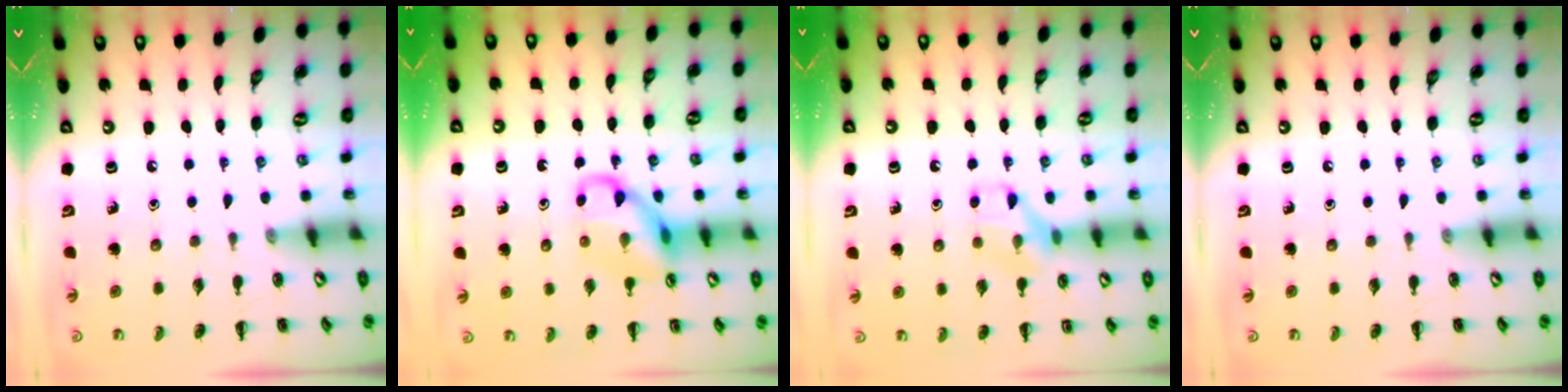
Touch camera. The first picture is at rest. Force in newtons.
{"total": 11.3, "press": 11.2, "slide": 1.6}
{"total": 10.0, "press": 9.9, "slide": 1.0}
{"total": 0.0}